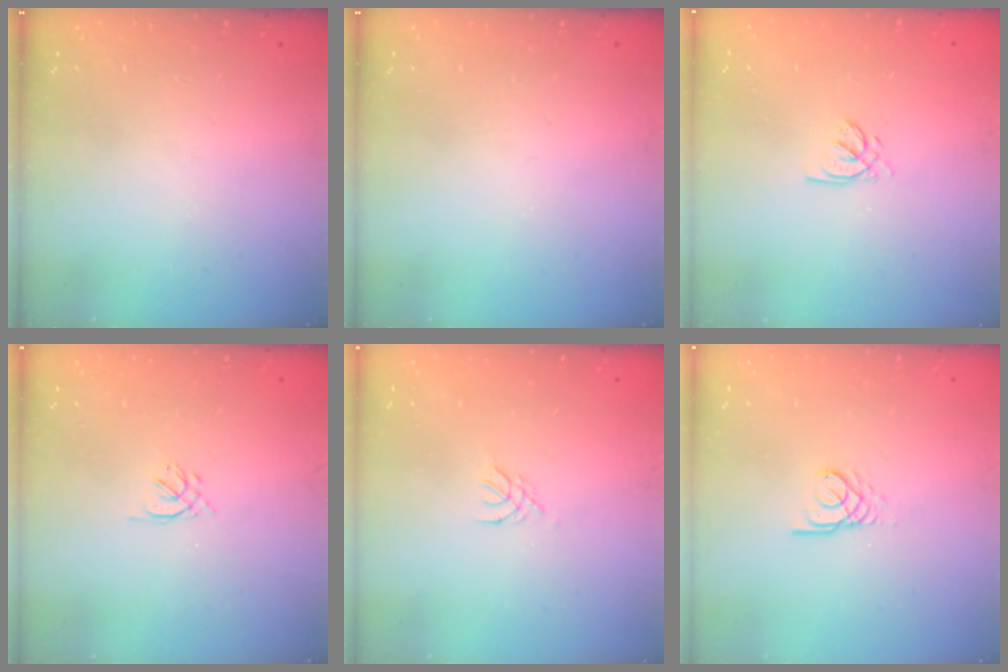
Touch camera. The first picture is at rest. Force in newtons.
{"total": 0.0}
{"total": 1.5, "press": 1.5, "slide": 0.2}
{"total": 1.6, "press": 1.5, "slide": 0.5}
{"total": 1.2, "press": 1.2, "slide": 0.3}
{"total": 2.7, "press": 2.7, "slide": 0.1}